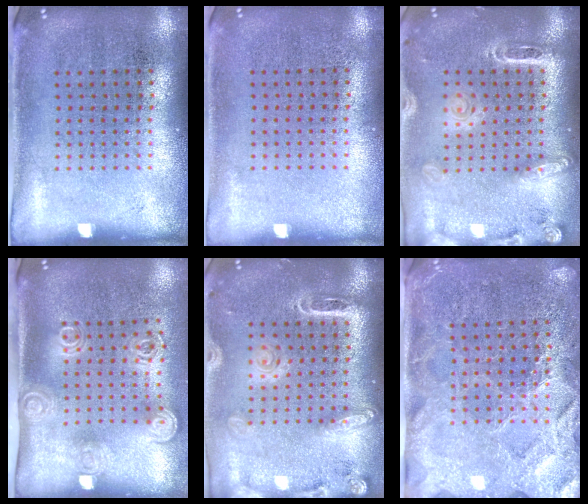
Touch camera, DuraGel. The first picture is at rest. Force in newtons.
{"total": 0.0}
{"total": 2.1, "press": 1.9, "slide": 0.9}
{"total": 2.0, "press": 1.5, "slide": 1.3}
{"total": 2.0, "press": 1.8, "slide": 1.1}
{"total": 3.6, "press": 3.3, "slide": 1.4}